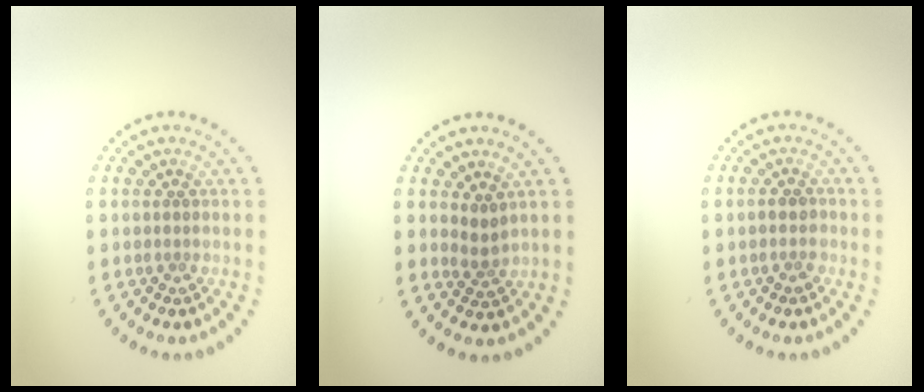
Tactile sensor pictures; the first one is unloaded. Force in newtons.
{"total": 1.8, "press": 1.2, "slide": 1.3}
{"total": 1.3, "press": 1.3, "slide": 0.3}